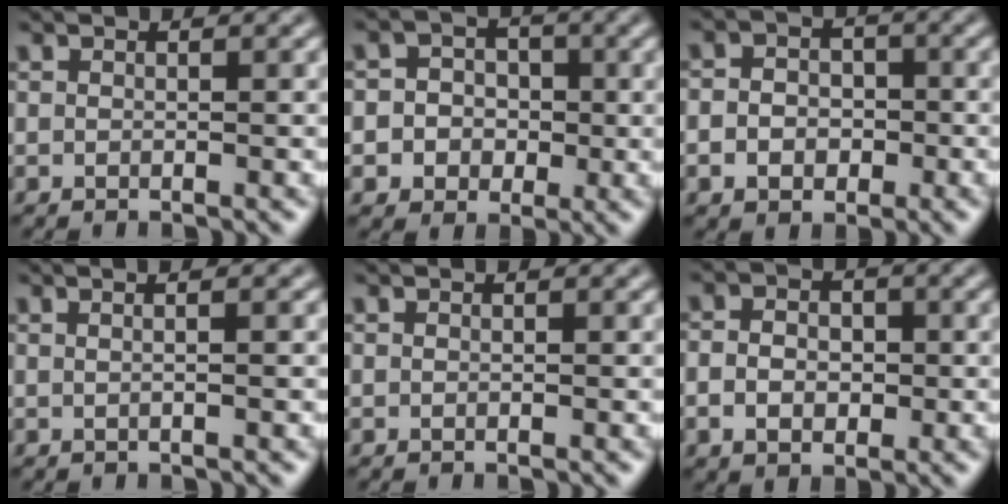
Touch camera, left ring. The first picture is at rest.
{"total": 4.6, "force": [-0.4, 4.4, 1.3], "torque": [0.001, 0.022, -0.036]}
{"total": 3.4, "force": [-0.8, 2.9, 1.7], "torque": [-0.015, 0.000, -0.023]}
{"total": 2.7, "force": [0.9, 1.3, 2.2], "torque": [-0.008, 0.009, -0.016]}
{"total": 0.0}
{"total": 3.2, "force": [-0.4, 2.4, 2.0], "torque": [-0.033, -0.001, -0.013]}